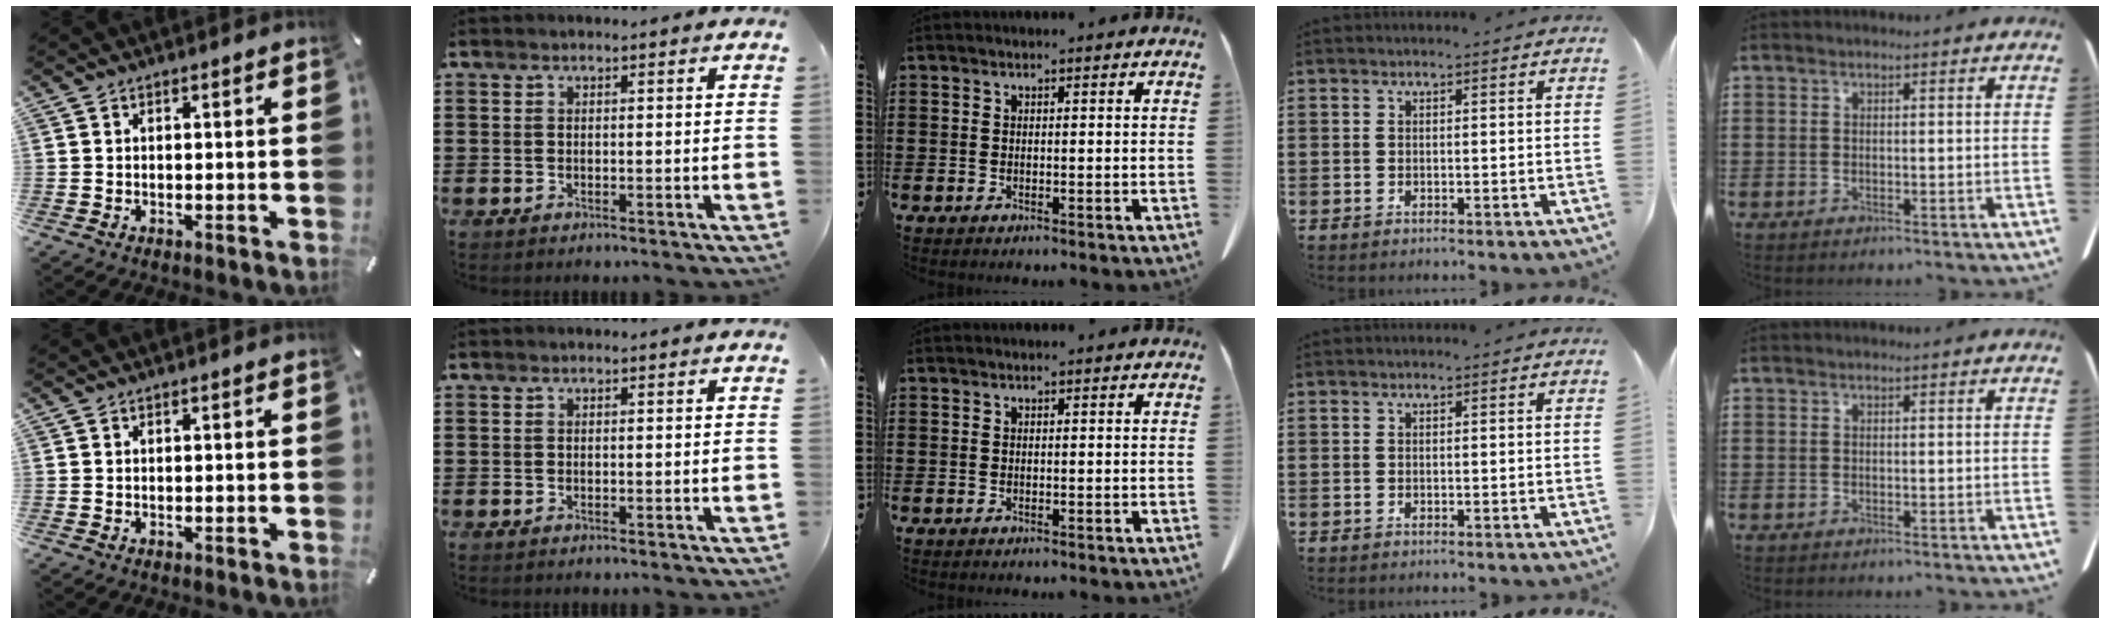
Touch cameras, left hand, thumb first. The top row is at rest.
{}